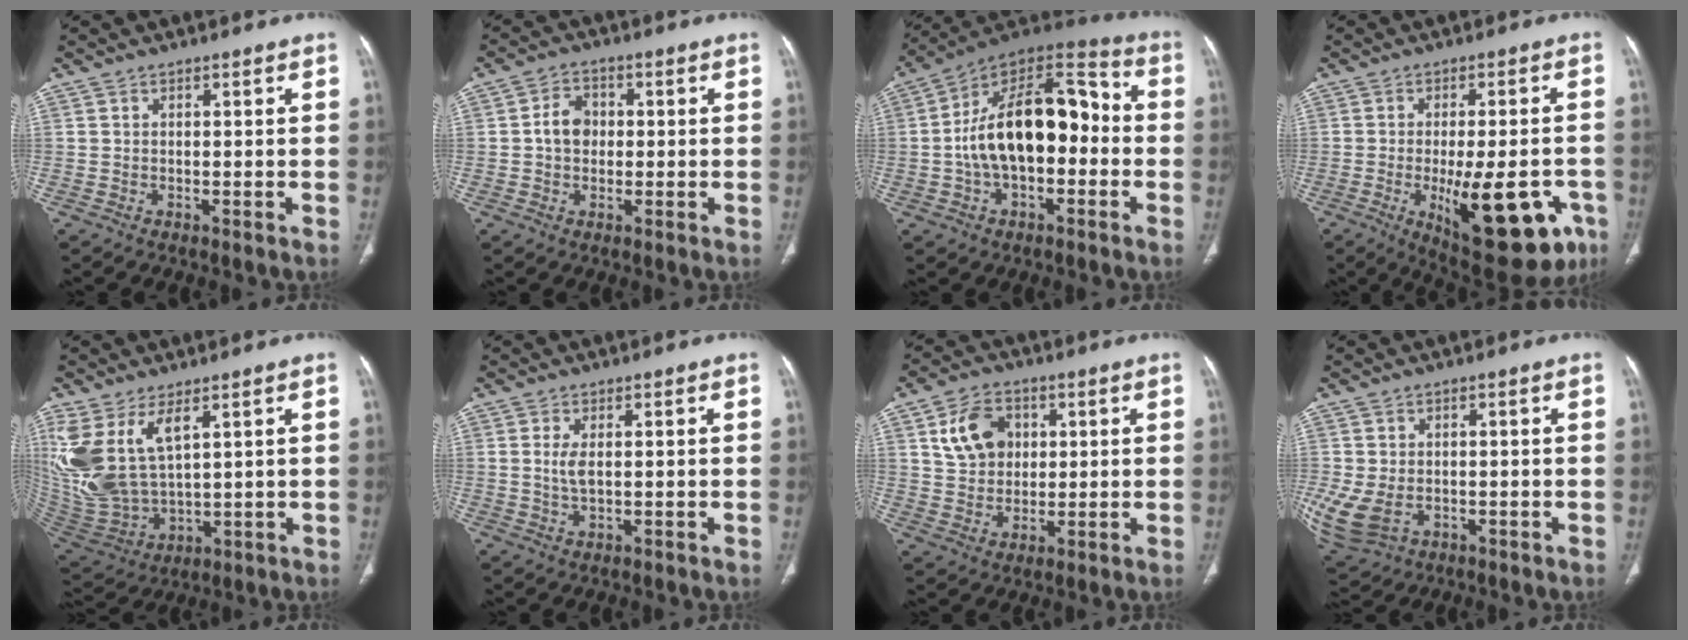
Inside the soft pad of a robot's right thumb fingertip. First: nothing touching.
{"total": 5.2, "force": [0.1, 4.2, 3.1], "torque": [-0.040, 0.013, -0.004]}
{"total": 21.0, "force": [-1.4, 11.6, 17.5], "torque": [-0.271, 0.051, -0.029]}
{"total": 20.3, "force": [-7.2, 7.9, 17.2], "torque": [-0.187, 0.004, -0.081]}
{"total": 15.1, "force": [6.3, 7.3, 11.6], "torque": [-0.248, -0.025, 0.149]}
{"total": 3.2, "force": [0.5, 1.3, 2.8], "torque": [-0.066, -0.004, 0.014]}
{"total": 9.8, "force": [3.0, 7.6, 5.5], "torque": [-0.072, -0.003, 0.056]}
{"total": 10.0, "force": [-2.1, 7.3, 6.6], "torque": [-0.168, -0.006, -0.022]}